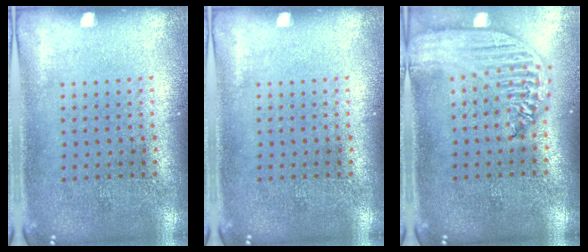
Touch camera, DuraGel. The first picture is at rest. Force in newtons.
{"total": 0.0}
{"total": 2.8, "press": 2.2, "slide": 1.6}